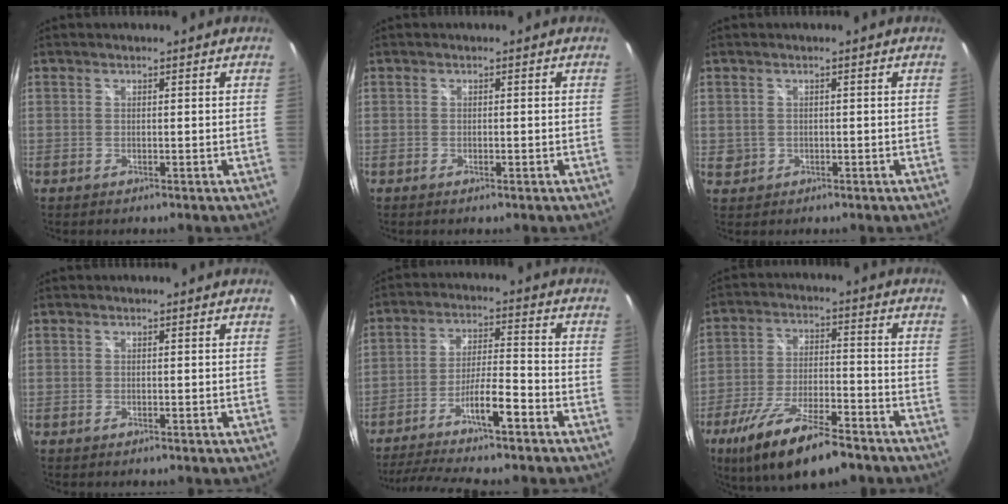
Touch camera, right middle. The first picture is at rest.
{"total": 0.5, "force": [-0.3, 0.1, 0.4], "torque": [-0.006, 0.000, -0.007]}
{"total": 2.3, "force": [-0.1, 2.2, 0.5], "torque": [-0.008, -0.001, 0.000]}
{"total": 0.0}
{"total": 12.5, "force": [-9.3, 0.1, 8.4], "torque": [-0.170, -0.007, -0.158]}
{"total": 17.0, "force": [-11.8, 4.7, 11.3], "torque": [-0.219, -0.036, -0.201]}